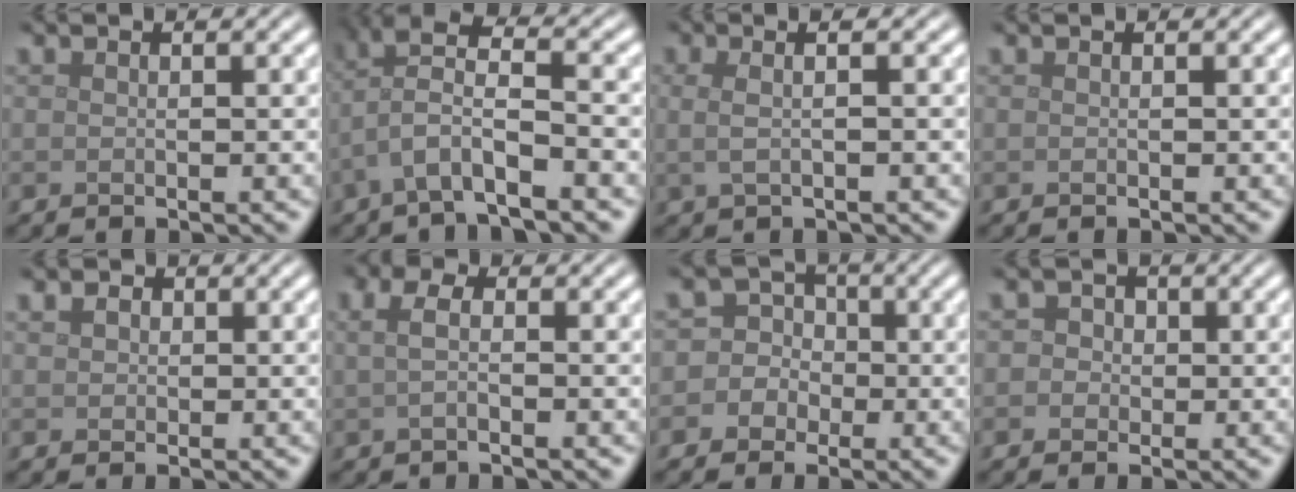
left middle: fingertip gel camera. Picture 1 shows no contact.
{"total": 4.8, "force": [-1.5, 1.5, 4.3], "torque": [-0.086, 0.013, -0.035]}
{"total": 3.0, "force": [0.6, 1.3, 2.6], "torque": [-0.040, 0.006, -0.004]}
{"total": 0.0}
{"total": 1.5, "force": [0.7, 1.2, 0.6], "torque": [-0.010, 0.010, 0.002]}
{"total": 2.0, "force": [0.1, 0.9, 1.8], "torque": [-0.036, 0.006, -0.006]}
{"total": 5.0, "force": [-0.6, 4.9, 1.0], "torque": [0.006, 0.030, -0.048]}
{"total": 2.8, "force": [0.7, 2.5, 1.1], "torque": [0.007, 0.014, -0.013]}